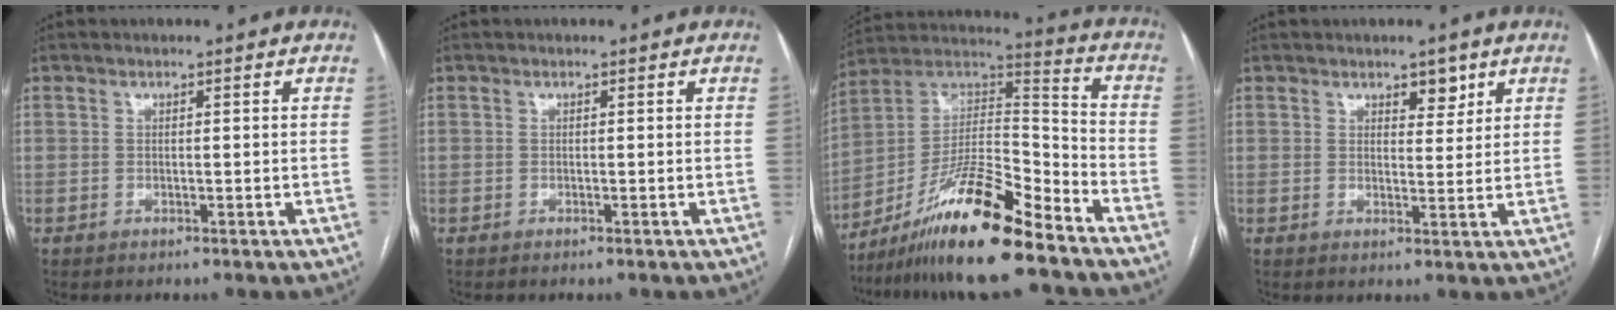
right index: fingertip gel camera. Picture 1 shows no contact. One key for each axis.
{"total": 0.0}
{"total": 17.7, "fx": -12.7, "fy": 1.5, "fz": 12.3, "tx": -0.231, "ty": 0.006, "tz": -0.224}
{"total": 3.1, "fx": 2.0, "fy": 1.6, "fz": 1.8, "tx": -0.021, "ty": -0.002, "tz": 0.031}